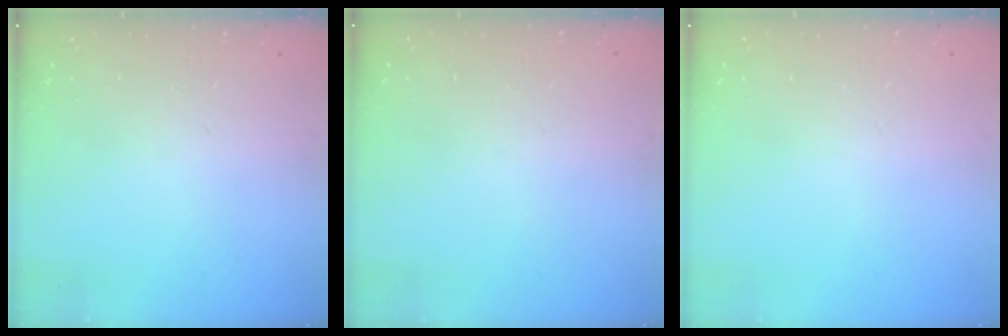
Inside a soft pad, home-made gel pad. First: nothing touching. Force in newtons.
{"total": 0.0}
{"total": 0.0}